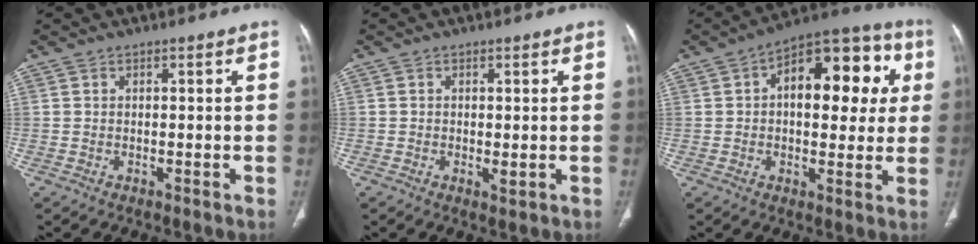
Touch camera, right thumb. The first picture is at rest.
{"total": 1.4, "force": [-0.2, 0.7, 1.3], "torque": [-0.019, -0.004, -0.002]}
{"total": 18.8, "force": [4.0, 10.0, 15.4], "torque": [-0.162, 0.028, 0.047]}